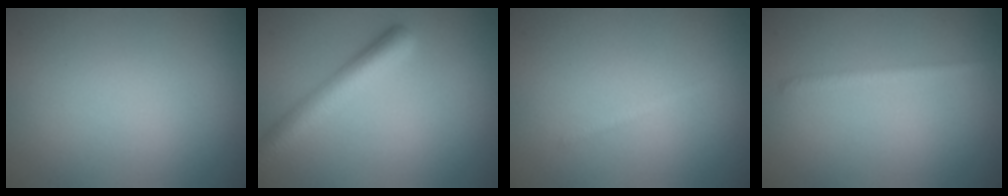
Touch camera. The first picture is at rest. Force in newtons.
{"total": 4.6, "press": 4.6, "slide": 0.2}
{"total": 0.5, "press": 0.5, "slide": 0.1}
{"total": 1.3, "press": 1.3, "slide": 0.0}